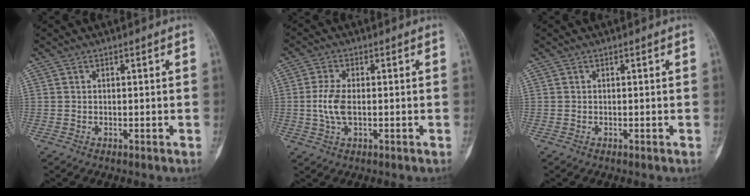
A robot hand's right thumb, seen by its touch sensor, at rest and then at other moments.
{"total": 5.4, "force": [-0.5, 2.6, 4.7], "torque": [-0.110, 0.006, -0.012]}
{"total": 0.0}